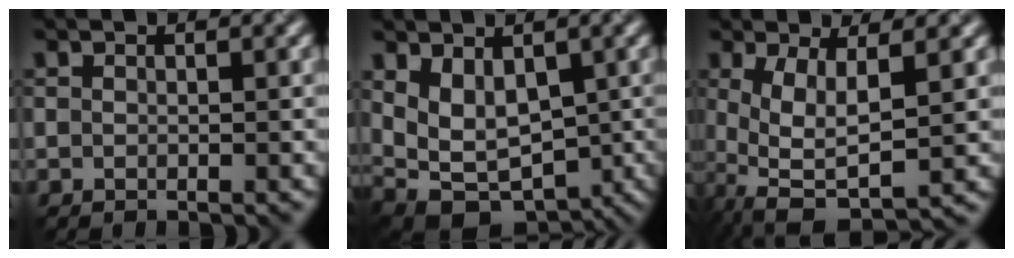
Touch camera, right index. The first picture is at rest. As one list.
[{"total": 4.3, "force": [0.4, 2.9, 3.1], "torque": [-0.072, -0.012, 0.019]}, {"total": 5.3, "force": [-0.3, 1.9, 5.0], "torque": [-0.116, -0.003, -0.001]}]